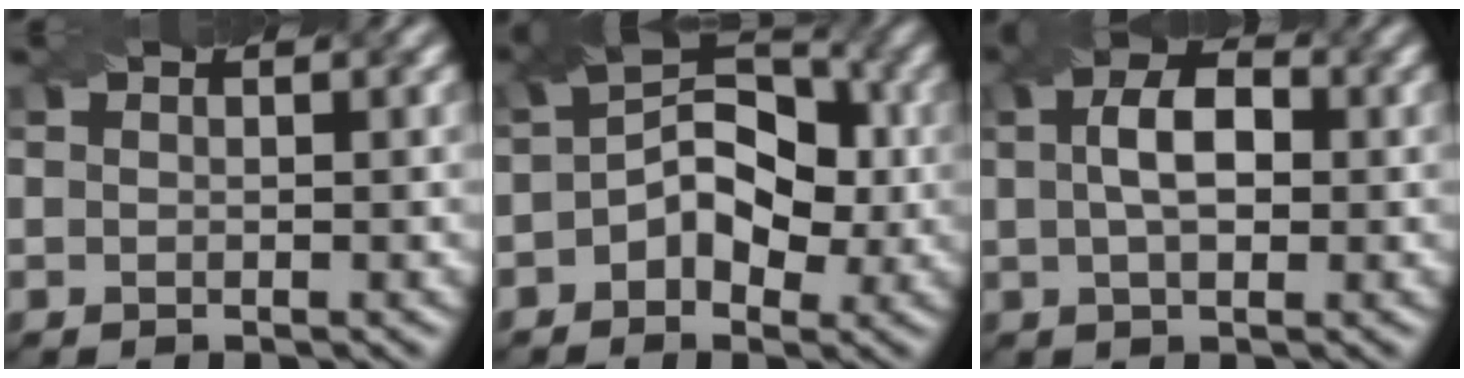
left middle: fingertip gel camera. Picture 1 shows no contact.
{"total": 6.2, "force": [-0.6, 4.1, 4.6], "torque": [-0.058, 0.013, -0.018]}
{"total": 4.6, "force": [0.7, 2.4, 3.8], "torque": [-0.067, 0.008, 0.007]}